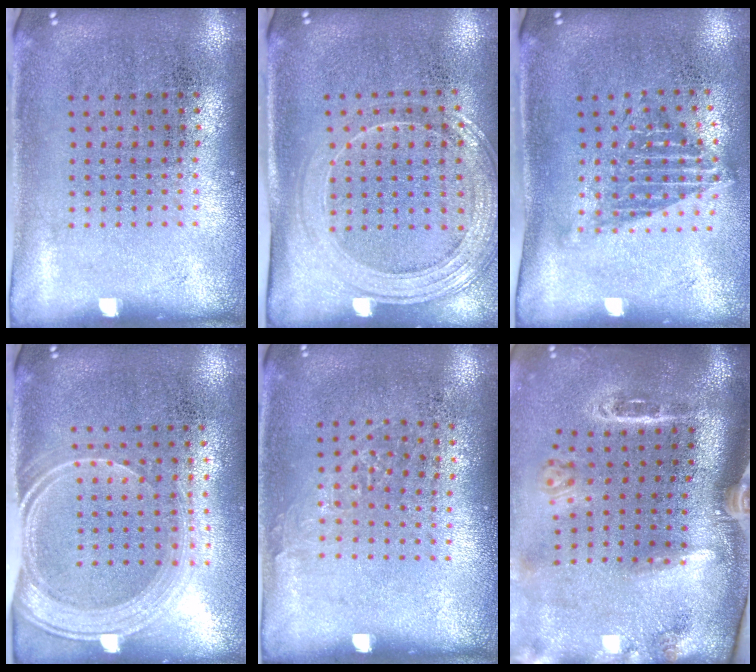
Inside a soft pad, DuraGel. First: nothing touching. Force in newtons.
{"total": 1.7, "press": 1.6, "slide": 0.6}
{"total": 1.3, "press": 1.0, "slide": 0.9}
{"total": 2.0, "press": 1.7, "slide": 1.1}
{"total": 0.8, "press": 0.7, "slide": 0.4}
{"total": 3.3, "press": 2.1, "slide": 2.5}